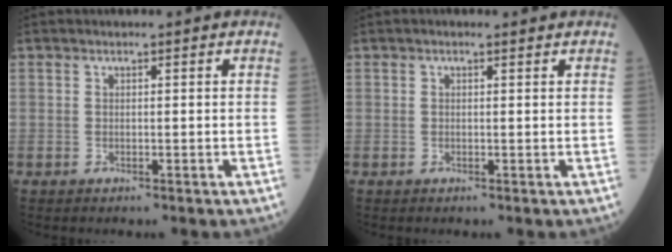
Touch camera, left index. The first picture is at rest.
{"total": 0.8, "force": [0.6, 0.1, 0.5], "torque": [-0.011, 0.006, 0.008]}